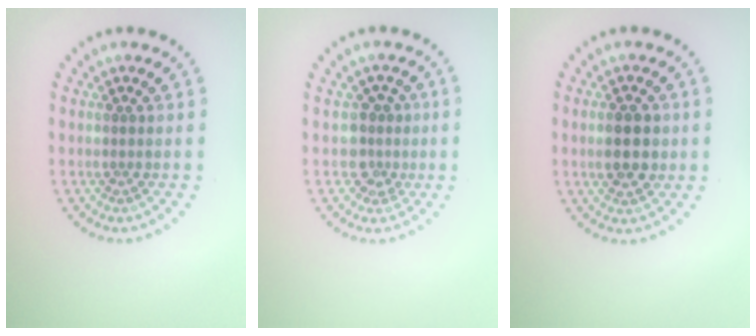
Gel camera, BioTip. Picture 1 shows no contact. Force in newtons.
{"total": 2.4, "press": 1.9, "slide": 1.5}
{"total": 3.7, "press": 3.7, "slide": 0.3}